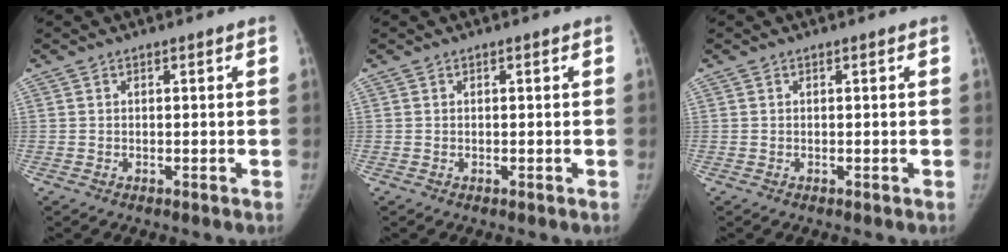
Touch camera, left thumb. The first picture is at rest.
{"total": 0.0}
{"total": 0.0}